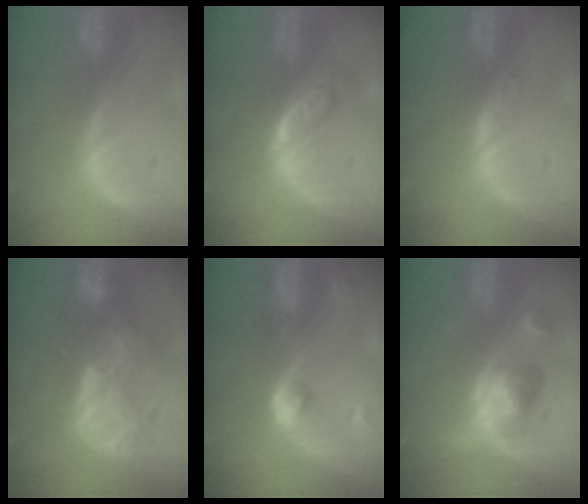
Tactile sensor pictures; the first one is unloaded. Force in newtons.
{"total": 5.0, "press": 4.6, "slide": 2.0}
{"total": 1.2, "press": 1.2, "slide": 0.1}
{"total": 8.8, "press": 7.7, "slide": 4.2}
{"total": 4.3, "press": 4.3, "slide": 0.3}
{"total": 6.1, "press": 5.6, "slide": 2.4}